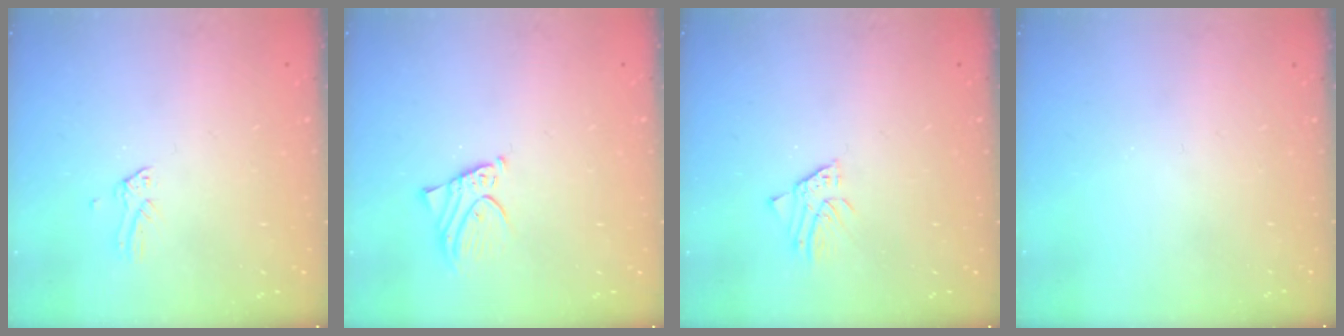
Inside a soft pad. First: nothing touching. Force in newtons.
{"total": 4.3, "press": 4.3, "slide": 0.3}
{"total": 1.1, "press": 1.1, "slide": 0.0}
{"total": 0.0}